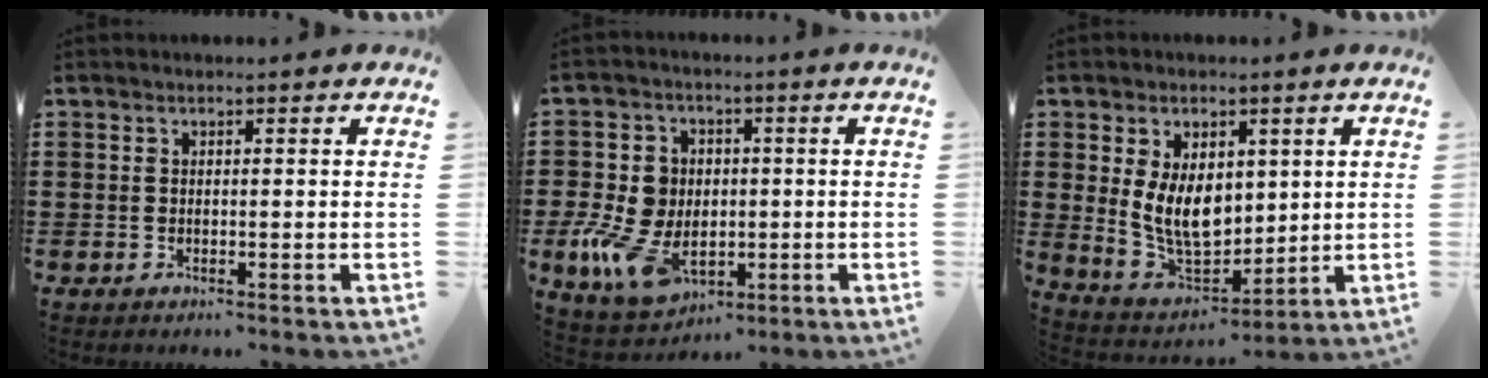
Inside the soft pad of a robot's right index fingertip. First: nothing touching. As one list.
[{"total": 9.6, "force": [-2.3, 7.4, 5.7], "torque": [-0.168, 0.007, -0.046]}, {"total": 8.9, "force": [1.4, 6.0, 6.4], "torque": [-0.135, 0.003, 0.024]}]